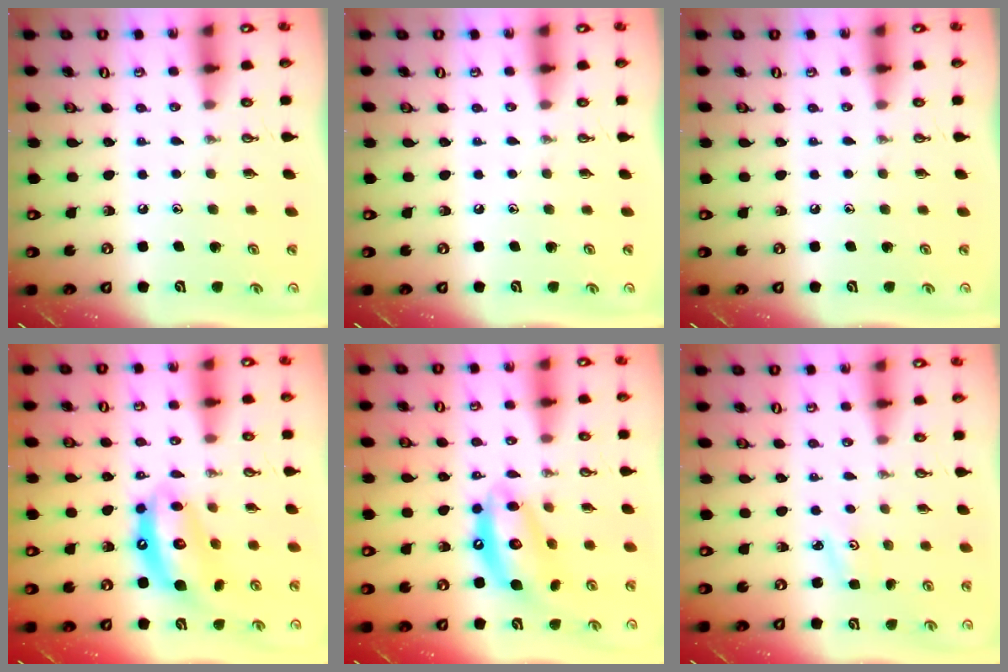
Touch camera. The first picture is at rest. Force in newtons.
{"total": 0.0}
{"total": 0.0}
{"total": 12.0, "press": 12.0, "slide": 1.2}
{"total": 12.7, "press": 12.7, "slide": 1.3}
{"total": 2.6, "press": 2.6, "slide": 0.4}